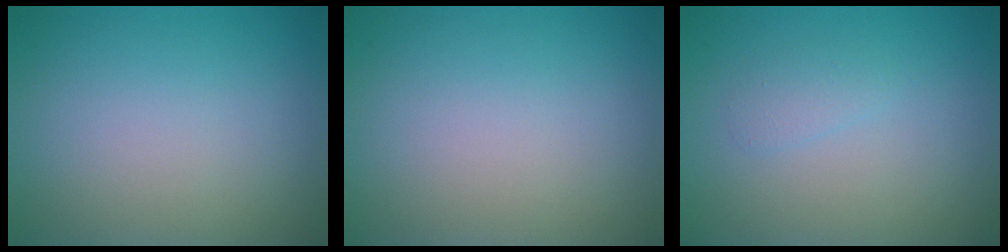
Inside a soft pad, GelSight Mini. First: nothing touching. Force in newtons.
{"total": 0.0}
{"total": 1.0, "press": 1.0, "slide": 0.0}